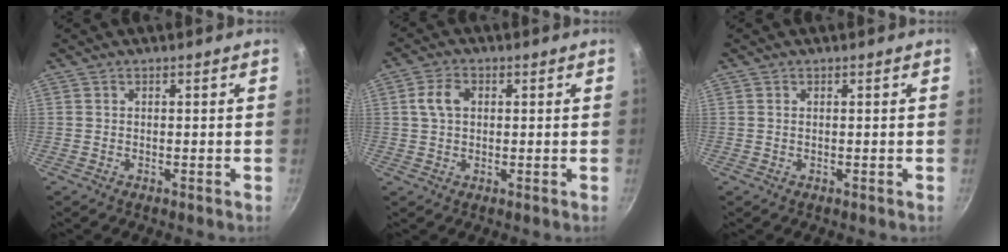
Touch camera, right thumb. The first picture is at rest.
{"total": 4.7, "force": [1.0, 3.2, 3.3], "torque": [-0.067, 0.009, 0.017]}
{"total": 0.0}